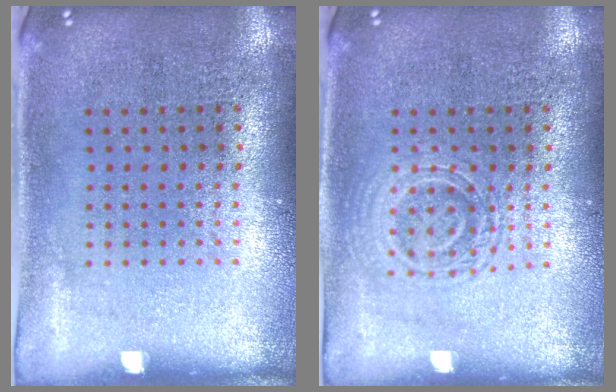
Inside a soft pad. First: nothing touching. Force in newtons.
{"total": 2.5, "press": 2.5, "slide": 0.5}